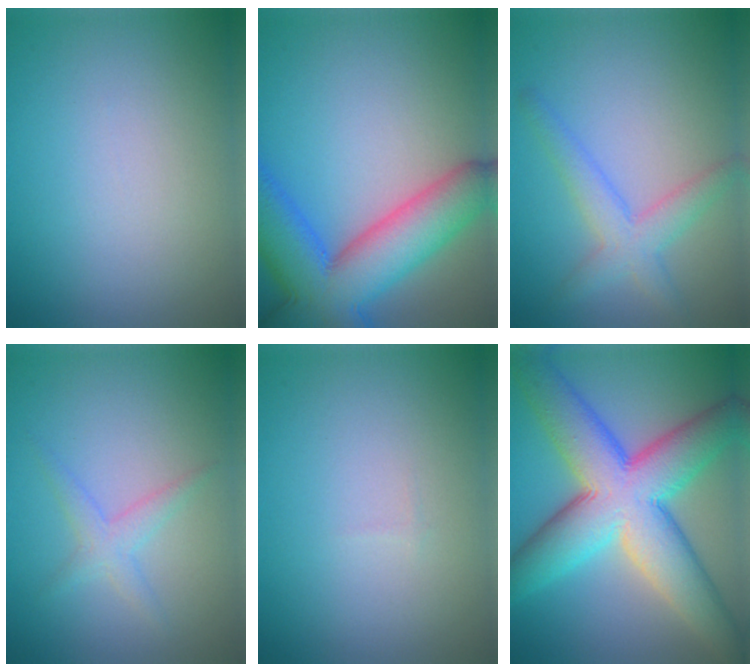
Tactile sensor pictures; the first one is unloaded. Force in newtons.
{"total": 10.7, "press": 10.7, "slide": 0.5}
{"total": 3.2, "press": 3.2, "slide": 0.1}
{"total": 1.8, "press": 1.8, "slide": 0.1}
{"total": 0.0}
{"total": 12.1, "press": 12.1, "slide": 0.7}